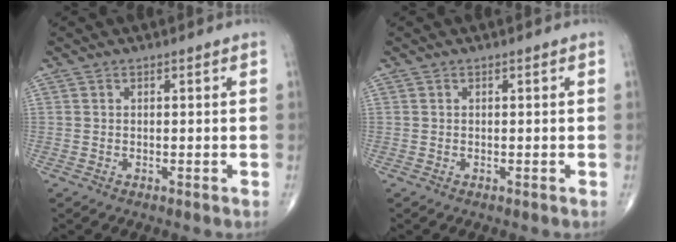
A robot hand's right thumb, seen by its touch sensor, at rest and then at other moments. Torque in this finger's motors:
{"motor_torque": [-0.01, 0.01, 0.00, 0.00, 0.00]}